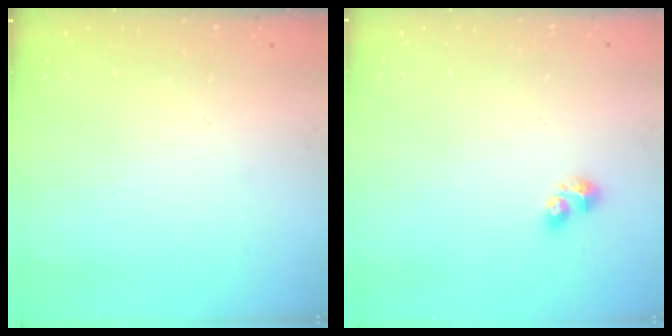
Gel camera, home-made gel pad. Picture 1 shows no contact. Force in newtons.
{"total": 1.6, "press": 1.5, "slide": 0.6}